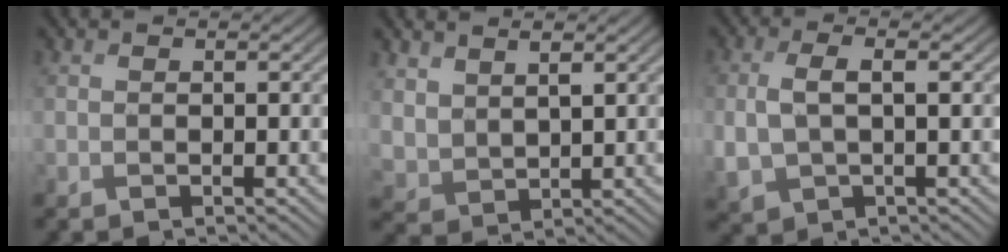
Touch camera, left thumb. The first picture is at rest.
{"total": 4.2, "force": [2.7, 2.3, 2.2], "torque": [-0.058, -0.008, 0.061]}
{"total": 4.8, "force": [0.1, 2.7, 4.0], "torque": [-0.099, -0.003, 0.006]}